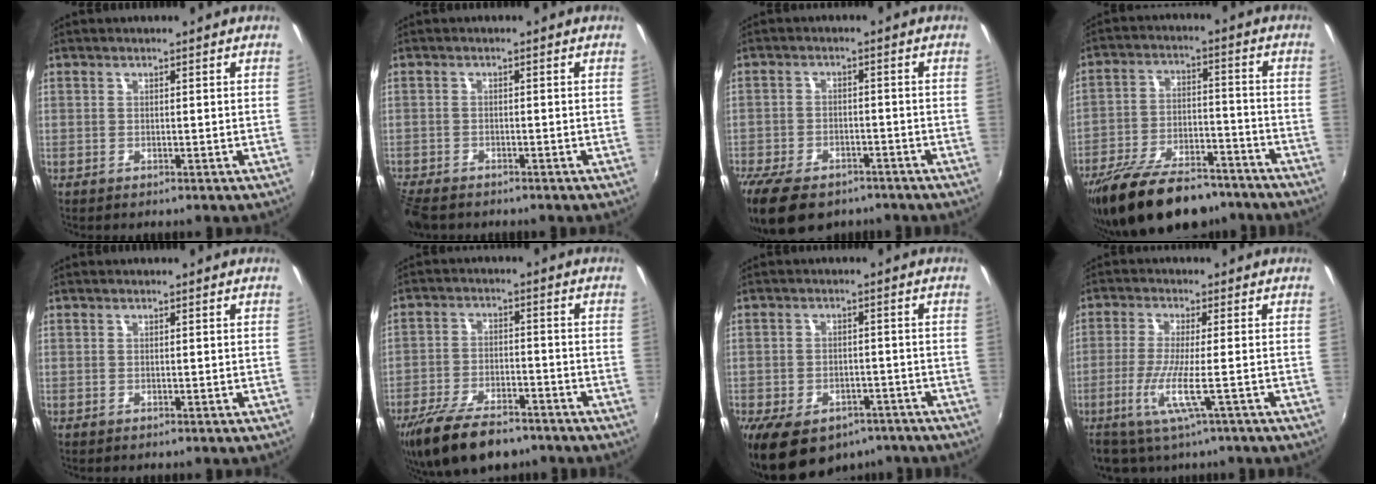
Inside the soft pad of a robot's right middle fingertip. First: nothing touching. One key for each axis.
{"total": 6.1, "fx": -5.3, "fy": 2.0, "fz": 2.4, "tx": -0.073, "ty": -0.028, "tz": -0.102}
{"total": 12.7, "fx": -9.3, "fy": 6.2, "fz": 6.1, "tx": -0.153, "ty": -0.026, "tz": -0.155}
{"total": 20.3, "fx": -15.9, "fy": 7.5, "fz": 10.0, "tx": -0.196, "ty": -0.018, "tz": -0.248}
{"total": 0.0}
{"total": 14.5, "fx": -10.9, "fy": 5.5, "fz": 7.9, "tx": -0.171, "ty": -0.029, "tz": -0.187}
{"total": 13.8, "fx": -9.1, "fy": 7.9, "fz": 6.7, "tx": -0.147, "ty": -0.016, "tz": -0.126}
{"total": 7.2, "fx": -3.2, "fy": 0.8, "fz": 6.4, "tx": -0.139, "ty": -0.018, "tz": -0.058}